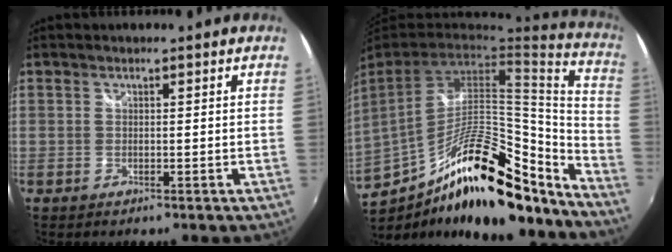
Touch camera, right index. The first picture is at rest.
{"total": 25.7, "force": [-16.3, 8.4, 18.0], "torque": [-0.288, -0.018, -0.258]}